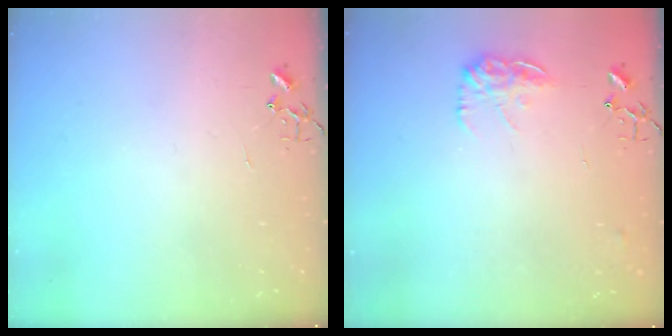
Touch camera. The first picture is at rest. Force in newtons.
{"total": 10.8, "press": 10.7, "slide": 0.6}